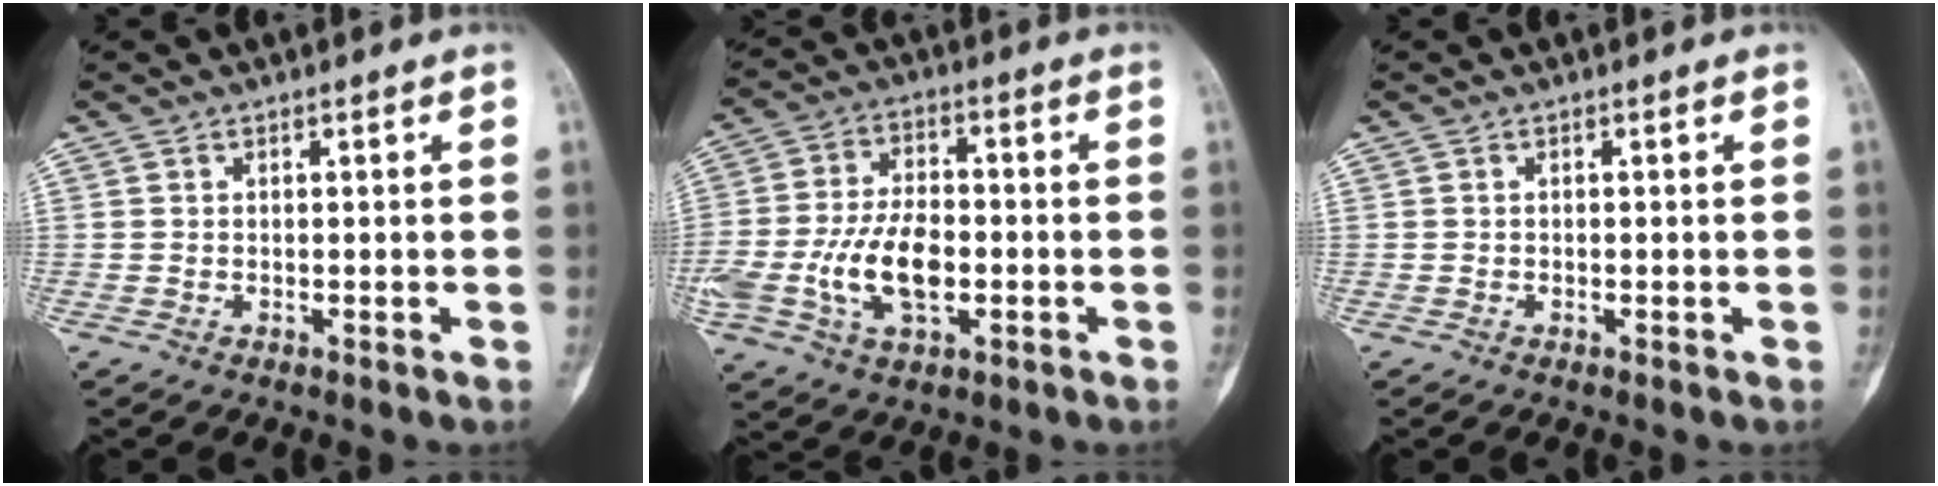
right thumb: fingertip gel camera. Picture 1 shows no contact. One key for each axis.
{"total": 12.9, "fx": -2.7, "fy": 7.3, "fz": 10.3, "tx": -0.200, "ty": 0.016, "tz": -0.047}
{"total": 0.0}